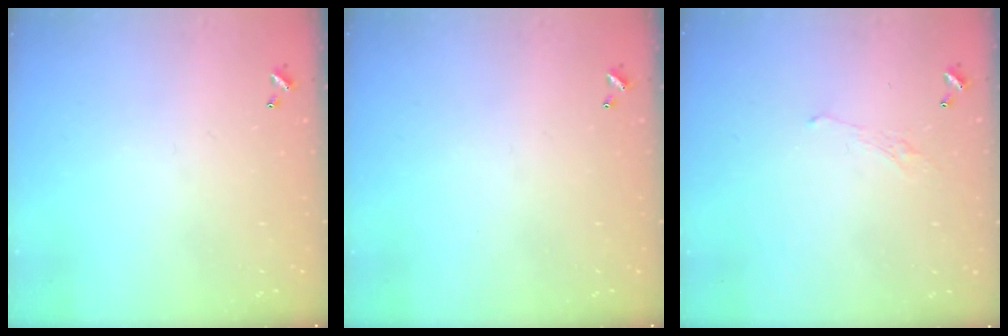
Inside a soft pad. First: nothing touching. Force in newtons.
{"total": 0.0}
{"total": 0.5, "press": 0.2, "slide": 0.5}